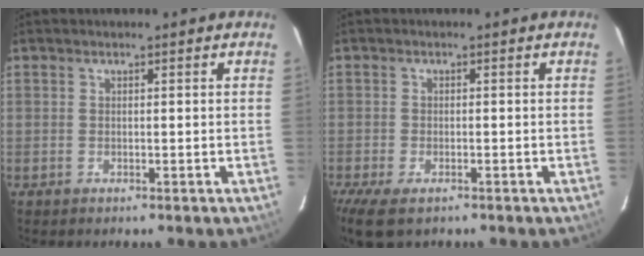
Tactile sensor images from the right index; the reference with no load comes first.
{"total": 6.7, "force": [-4.4, 2.9, 4.1], "torque": [-0.100, -0.027, -0.079]}